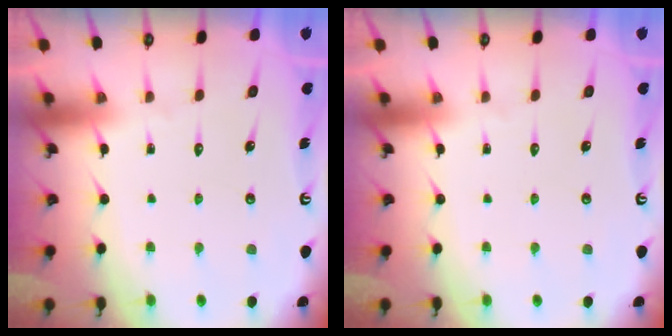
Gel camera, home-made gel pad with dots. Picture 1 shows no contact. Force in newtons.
{"total": 0.0}